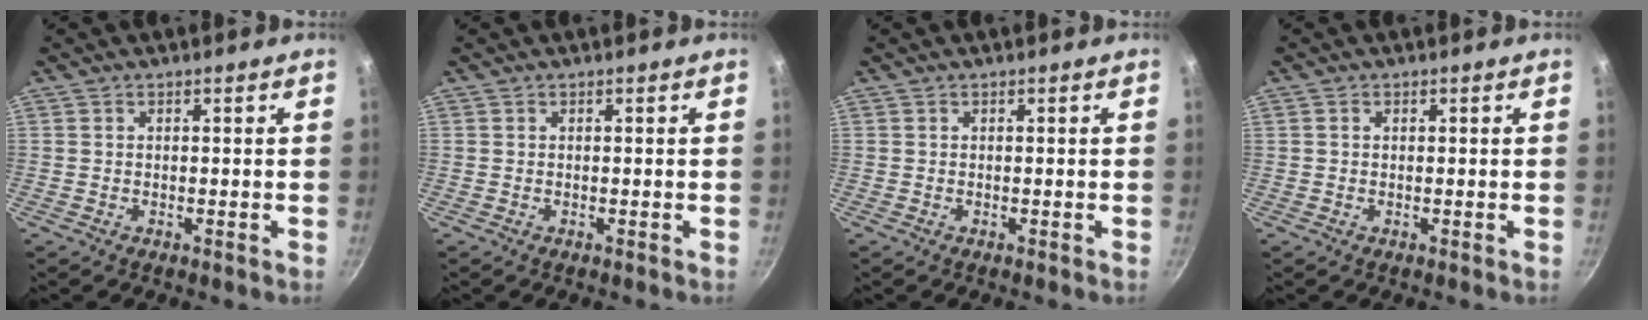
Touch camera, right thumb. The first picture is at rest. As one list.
[{"total": 0.0}, {"total": 0.0}, {"total": 0.7, "force": [0.2, 0.5, 0.4], "torque": [-0.006, 0.004, 0.003]}]